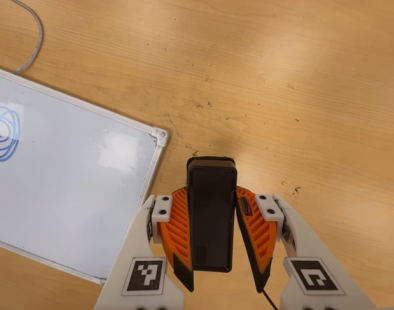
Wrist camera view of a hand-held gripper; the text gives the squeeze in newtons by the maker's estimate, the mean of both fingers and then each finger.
{"total": 7.0, "left": 5.0, "right": 8.9}